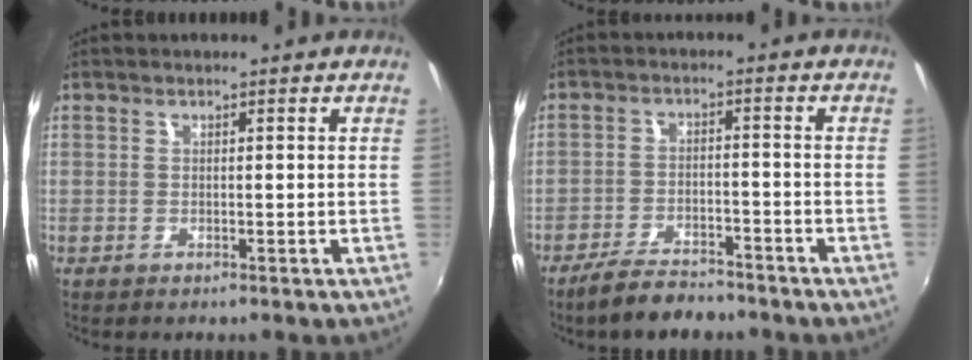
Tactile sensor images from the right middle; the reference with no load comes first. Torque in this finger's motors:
{"motor_torque": [1.05, -1.09, 0.41, 0.12]}